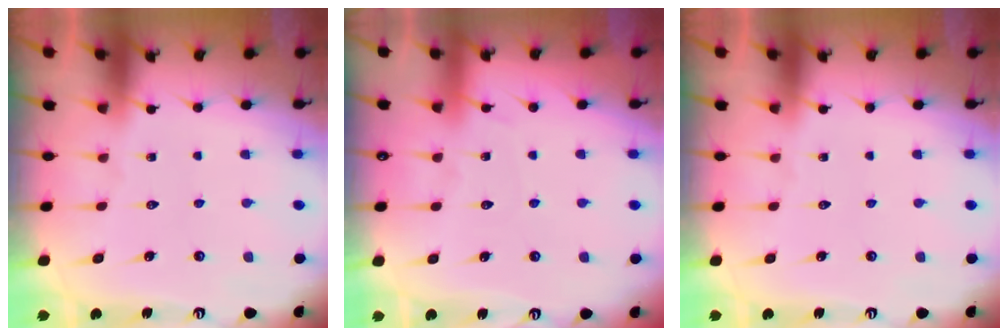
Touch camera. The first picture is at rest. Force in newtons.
{"total": 3.6, "press": 3.5, "slide": 0.5}
{"total": 0.0}